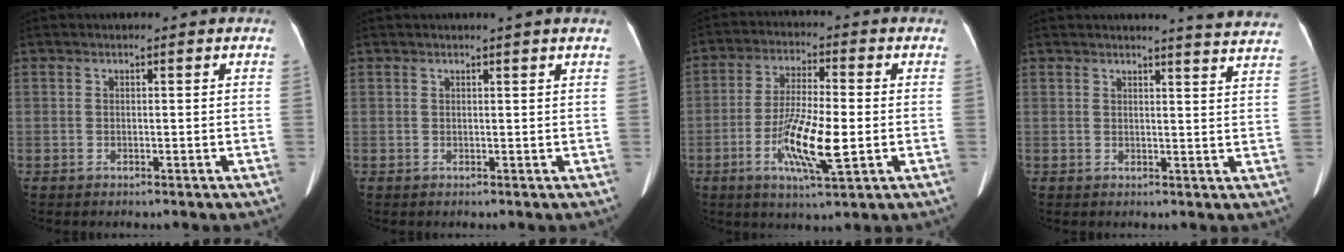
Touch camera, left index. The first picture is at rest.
{"total": 1.2, "force": [1.0, -0.4, 0.6], "torque": [-0.017, -0.002, 0.019]}
{"total": 10.8, "force": [-3.0, 1.6, 10.2], "torque": [-0.194, -0.011, -0.057]}
{"total": 9.6, "force": [9.2, -0.6, 2.4], "torque": [-0.024, -0.044, 0.081]}